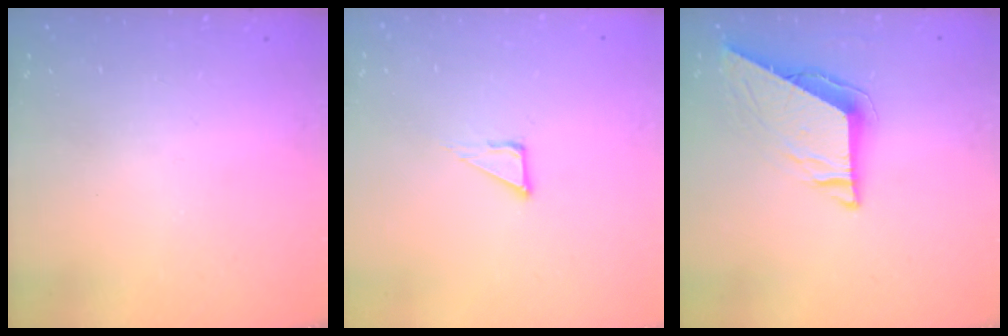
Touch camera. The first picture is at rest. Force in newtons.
{"total": 3.6, "press": 3.6, "slide": 0.3}
{"total": 7.6, "press": 7.6, "slide": 0.3}